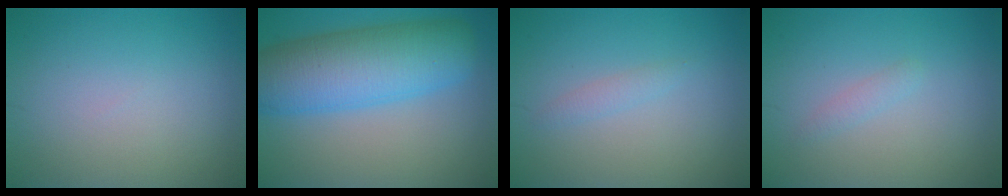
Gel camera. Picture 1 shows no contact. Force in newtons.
{"total": 9.6, "press": 9.6, "slide": 0.4}
{"total": 0.9, "press": 0.9, "slide": 0.1}
{"total": 0.9, "press": 0.9, "slide": 0.0}